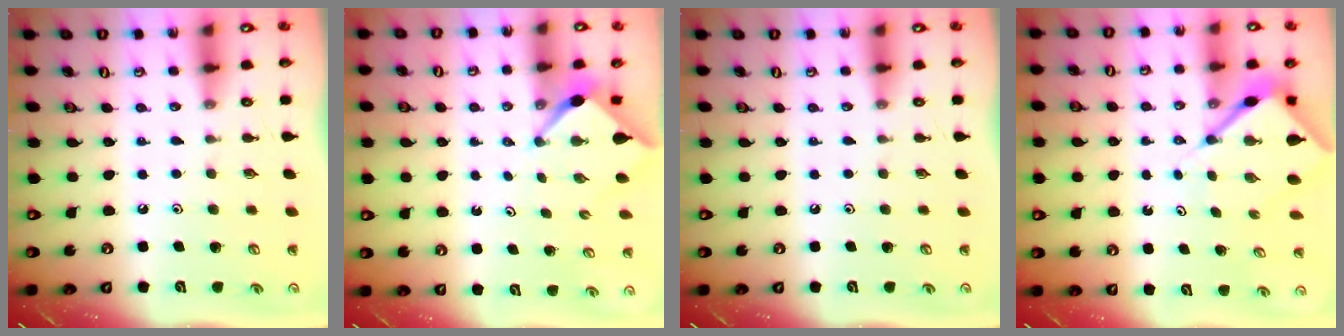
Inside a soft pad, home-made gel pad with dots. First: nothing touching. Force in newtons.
{"total": 2.6, "press": 2.6, "slide": 0.3}
{"total": 0.0}
{"total": 6.3, "press": 6.2, "slide": 0.6}